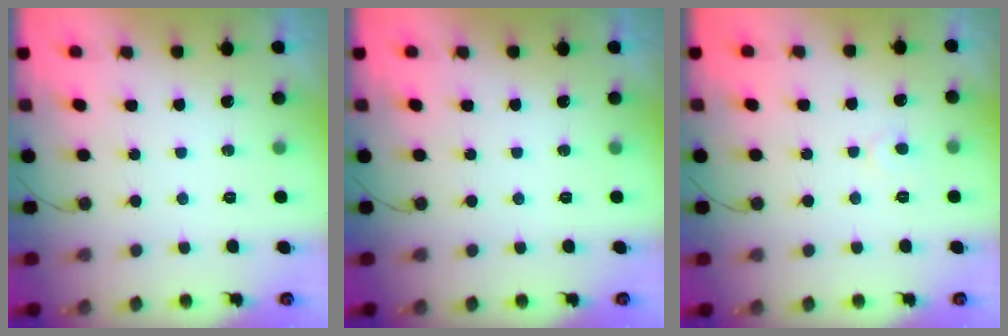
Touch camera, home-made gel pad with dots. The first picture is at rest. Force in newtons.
{"total": 0.0}
{"total": 4.2, "press": 4.2, "slide": 0.5}